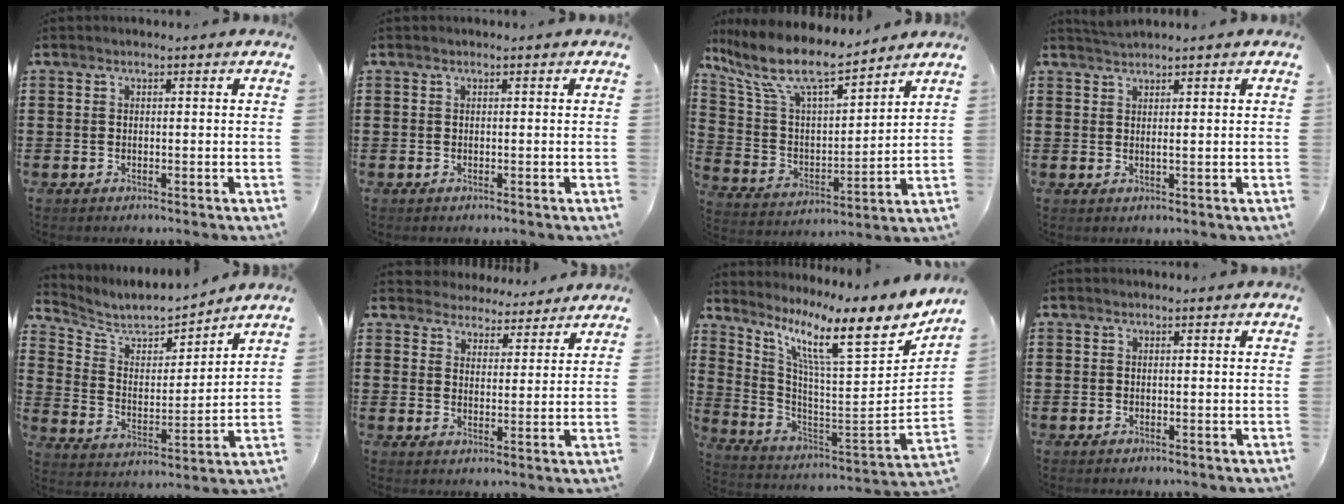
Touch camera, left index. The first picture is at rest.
{"total": 0.0}
{"total": 10.1, "force": [8.1, 2.4, 5.6], "torque": [-0.144, -0.046, 0.139]}
{"total": 1.9, "force": [1.5, -0.2, 1.1], "torque": [-0.024, 0.001, 0.029]}
{"total": 6.2, "force": [5.7, 1.8, 1.8], "torque": [-0.065, -0.037, 0.096]}
{"total": 4.1, "force": [4.0, 0.7, -0.4], "torque": [-0.012, -0.021, 0.071]}
{"total": 12.5, "force": [7.7, 1.6, 9.7], "torque": [-0.190, -0.059, 0.117]}
{"total": 0.0}